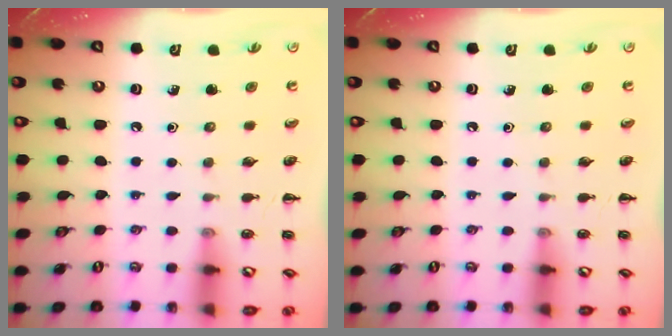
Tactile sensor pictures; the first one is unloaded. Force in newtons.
{"total": 0.0}